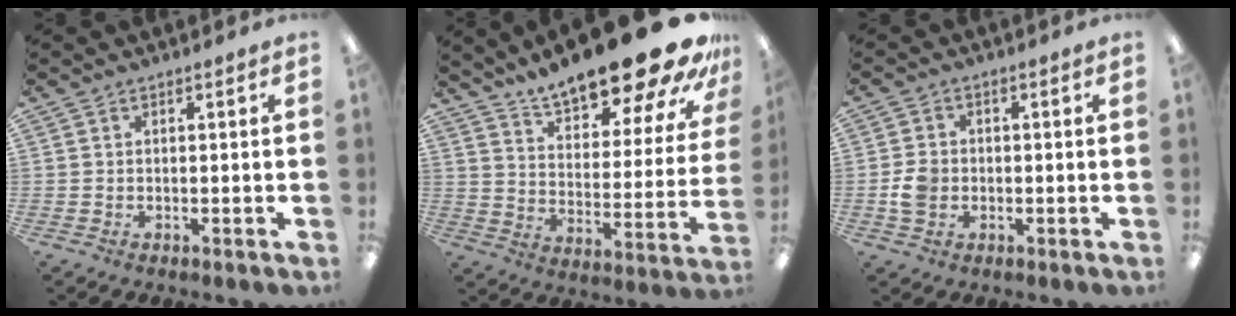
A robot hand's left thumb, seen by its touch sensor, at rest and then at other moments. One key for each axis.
{"total": 21.2, "fx": 17.4, "fy": 5.1, "fz": 11.0, "tx": -0.154, "ty": -0.125, "tz": 0.286}
{"total": 4.5, "fx": -0.8, "fy": 3.6, "fz": 2.5, "tx": -0.041, "ty": 0.001, "tz": -0.015}